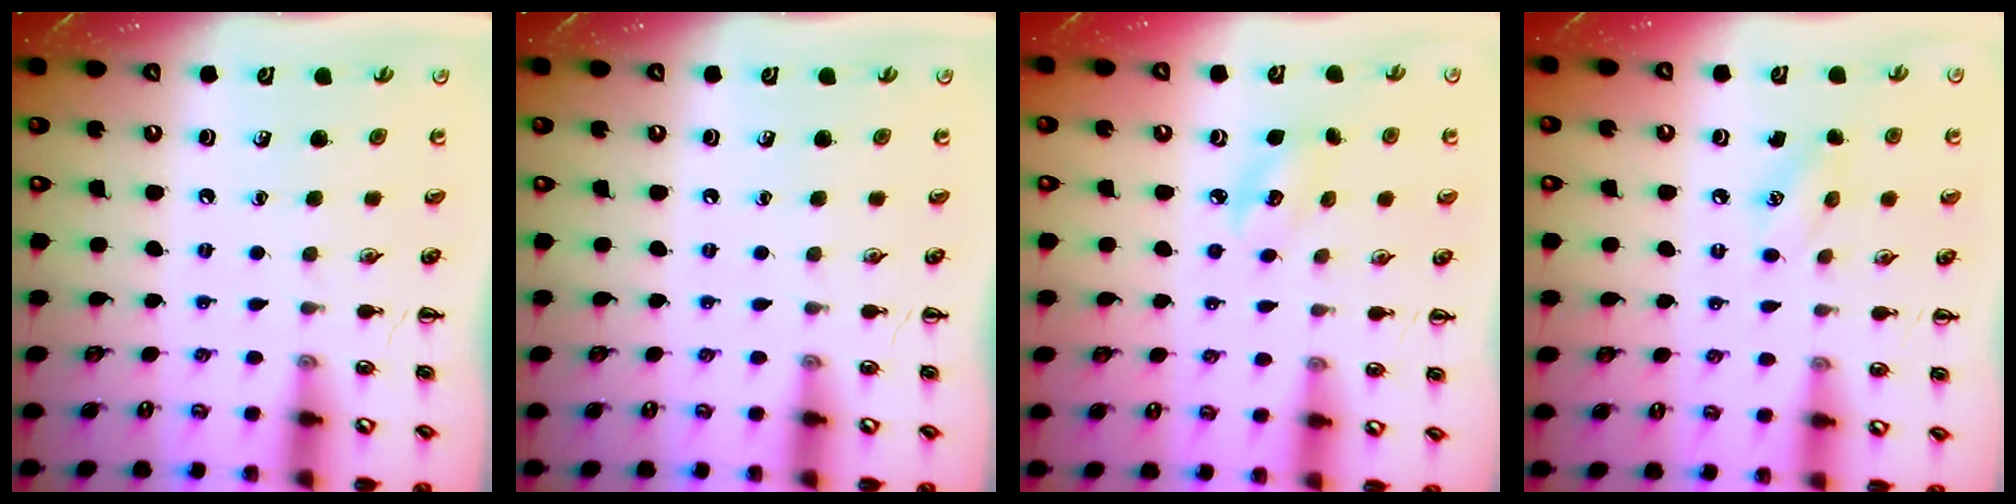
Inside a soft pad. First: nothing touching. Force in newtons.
{"total": 0.0}
{"total": 5.5, "press": 5.4, "slide": 1.0}
{"total": 8.2, "press": 8.0, "slide": 1.7}